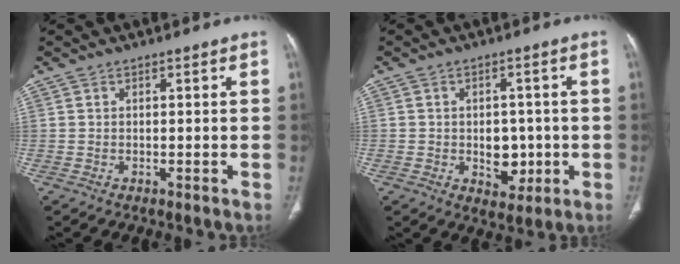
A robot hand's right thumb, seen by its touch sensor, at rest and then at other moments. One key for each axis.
{"total": 6.5, "fx": -1.0, "fy": 4.8, "fz": 4.3, "tx": -0.024, "ty": 0.003, "tz": -0.003}